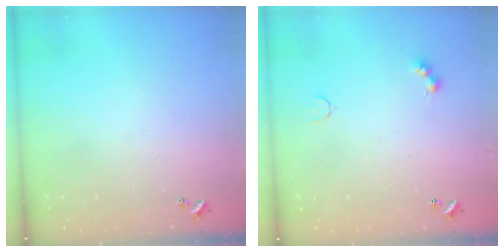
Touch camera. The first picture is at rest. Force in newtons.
{"total": 4.0, "press": 3.9, "slide": 0.8}